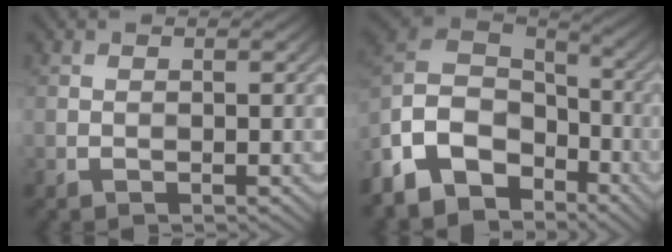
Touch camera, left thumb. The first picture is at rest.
{"total": 14.7, "force": [-8.4, 9.8, 7.1], "torque": [-0.227, -0.013, -0.147]}